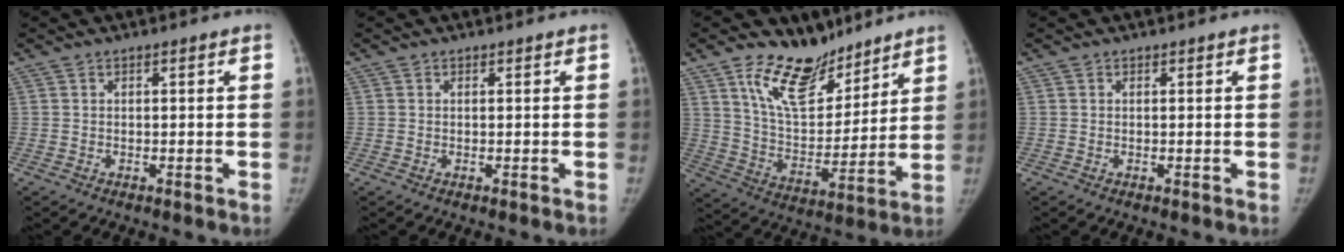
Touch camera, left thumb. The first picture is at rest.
{"total": 0.0}
{"total": 15.1, "force": [11.3, 7.4, 6.8], "torque": [-0.072, -0.082, 0.206]}
{"total": 0.0}